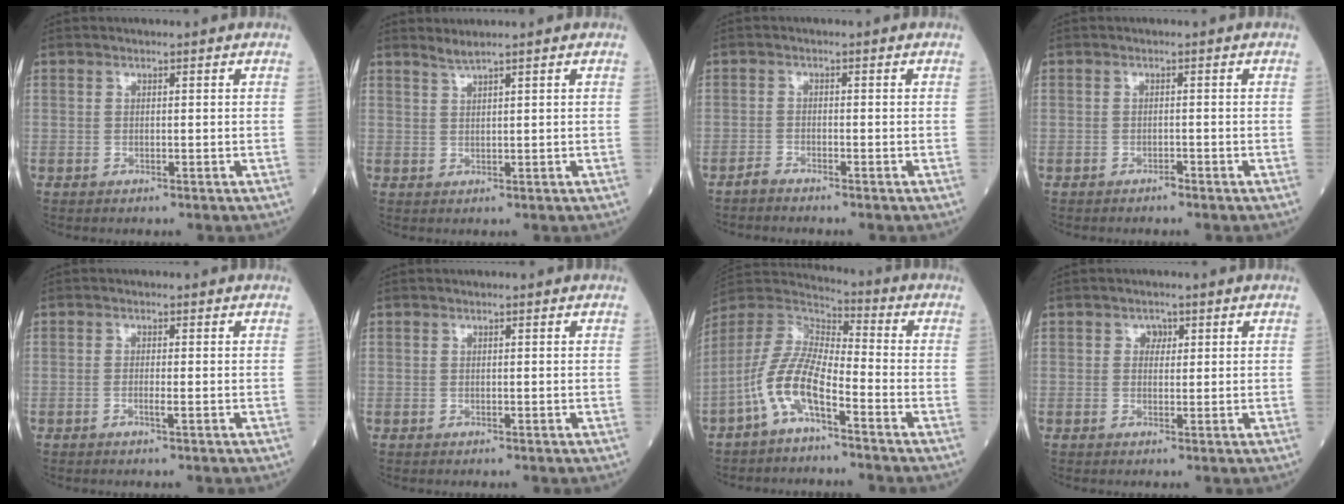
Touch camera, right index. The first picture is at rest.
{"total": 1.5, "force": [1.3, -0.6, 0.4], "torque": [-0.017, -0.001, 0.033]}
{"total": 1.3, "force": [-1.3, -0.3, 0.2], "torque": [-0.009, -0.003, -0.026]}
{"total": 0.6, "force": [-0.5, 0.0, 0.2], "torque": [-0.008, -0.001, -0.008]}
{"total": 0.9, "force": [-0.4, -0.2, 0.8], "torque": [-0.016, 0.001, -0.006]}
{"total": 0.0}
{"total": 9.8, "force": [-5.0, 2.5, 8.0], "torque": [-0.184, 0.008, -0.104]}
{"total": 1.4, "force": [0.6, 1.1, 0.6], "torque": [-0.006, 0.004, 0.008]}